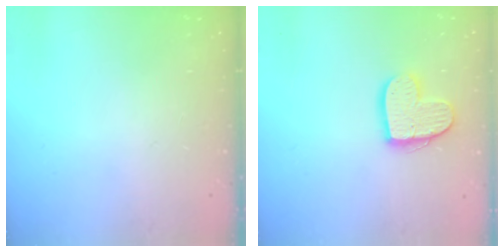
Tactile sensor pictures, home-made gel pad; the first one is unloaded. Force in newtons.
{"total": 13.5, "press": 13.5, "slide": 0.9}